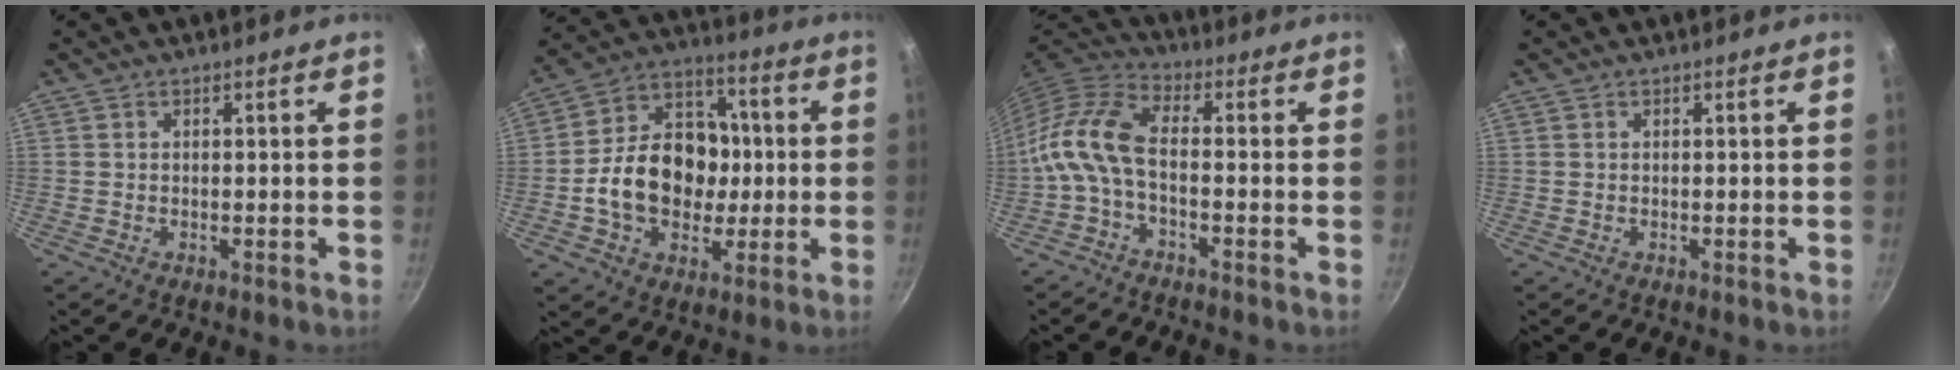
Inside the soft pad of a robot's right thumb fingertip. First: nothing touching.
{"total": 18.2, "force": [-1.6, 14.0, 11.6], "torque": [-0.153, 0.035, -0.036]}
{"total": 9.8, "force": [-2.4, 4.8, 8.2], "torque": [-0.185, 0.036, -0.065]}
{"total": 0.0}